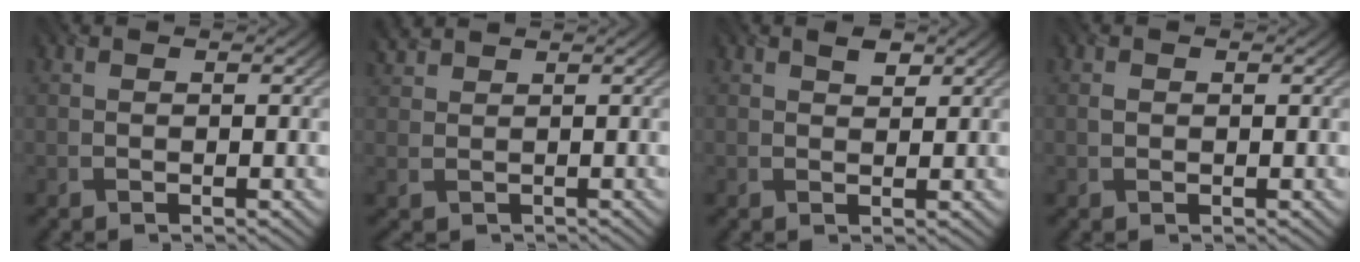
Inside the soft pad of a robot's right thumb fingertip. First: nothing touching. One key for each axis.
{"total": 2.4, "fx": 1.9, "fy": 1.3, "fz": 0.7, "tx": -0.023, "ty": 0.009, "tz": 0.039}
{"total": 1.7, "fx": 1.1, "fy": 0.8, "fz": 1.0, "tx": -0.017, "ty": -0.001, "tz": 0.019}
{"total": 0.7, "fx": 0.1, "fy": 0.6, "fz": 0.3, "tx": -0.010, "ty": -0.001, "tz": 0.002}